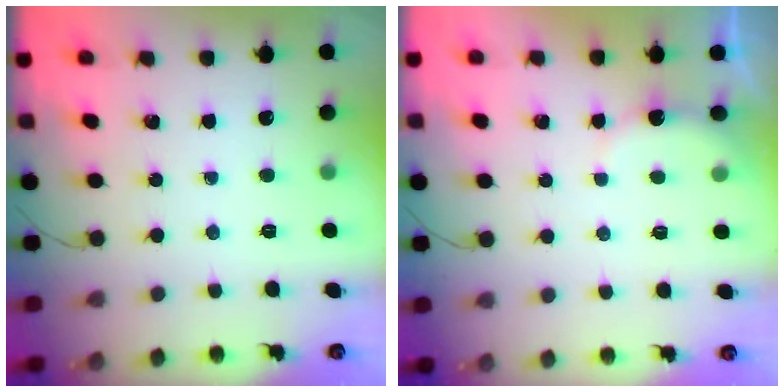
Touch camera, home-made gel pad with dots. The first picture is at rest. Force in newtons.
{"total": 5.2, "press": 5.1, "slide": 0.8}